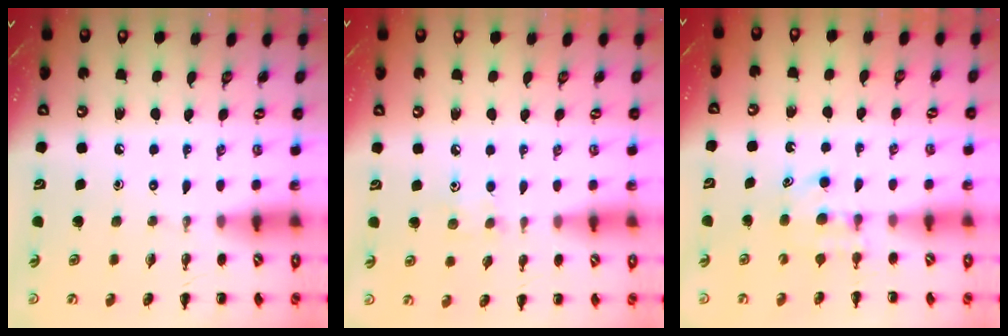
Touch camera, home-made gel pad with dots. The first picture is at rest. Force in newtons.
{"total": 5.1, "press": 4.9, "slide": 1.3}
{"total": 5.0, "press": 4.8, "slide": 1.4}